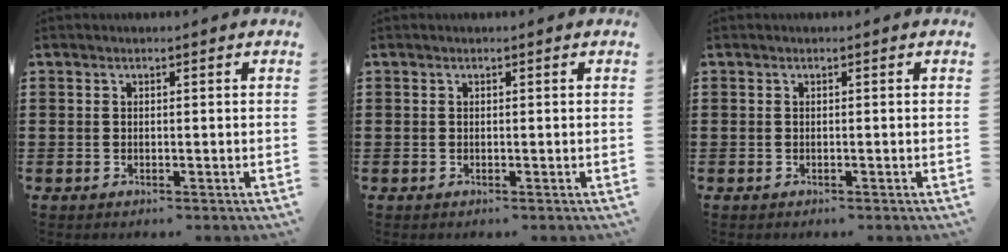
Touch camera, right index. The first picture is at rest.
{"total": 0.0}
{"total": 0.0}